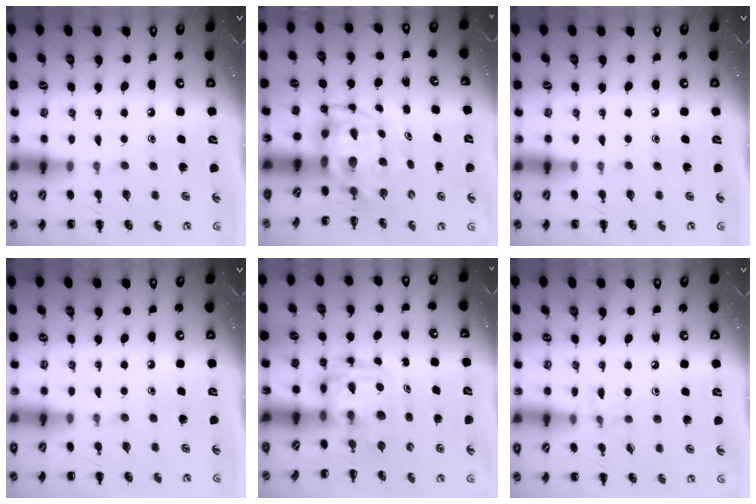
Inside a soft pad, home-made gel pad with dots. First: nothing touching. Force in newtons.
{"total": 3.6, "press": 3.5, "slide": 1.0}
{"total": 0.0}
{"total": 0.0}
{"total": 3.0, "press": 3.0, "slide": 0.3}
{"total": 6.8, "press": 6.6, "slide": 1.8}